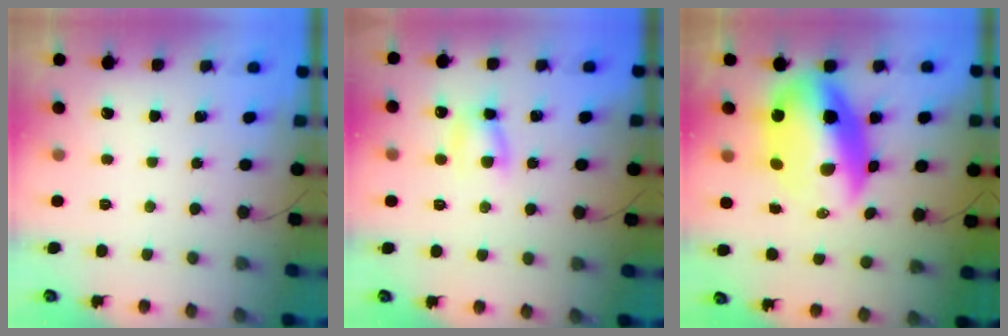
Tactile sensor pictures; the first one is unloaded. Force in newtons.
{"total": 6.1, "press": 6.1, "slide": 1.0}
{"total": 17.2, "press": 16.8, "slide": 3.5}